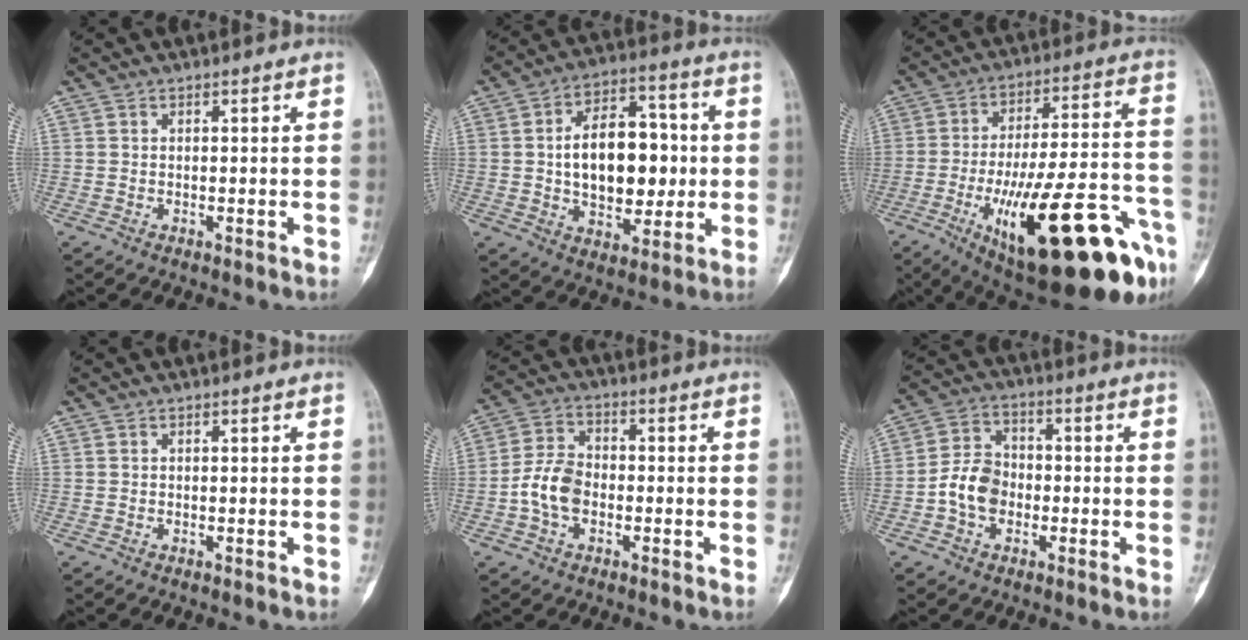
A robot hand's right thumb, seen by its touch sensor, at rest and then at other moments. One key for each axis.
{"total": 17.4, "fx": 0.4, "fy": 10.7, "fz": 13.8, "tx": -0.173, "ty": 0.022, "tz": 0.010}
{"total": 30.4, "fx": -13.5, "fy": 8.7, "fz": 25.8, "tx": -0.343, "ty": 0.050, "tz": -0.191}
{"total": 0.0}
{"total": 7.8, "fx": -2.0, "fy": 5.4, "fz": 5.3, "tx": -0.095, "ty": 0.023, "tz": -0.047}
{"total": 8.1, "fx": -2.0, "fy": 6.2, "fz": 4.8, "tx": -0.074, "ty": 0.028, "tz": -0.048}